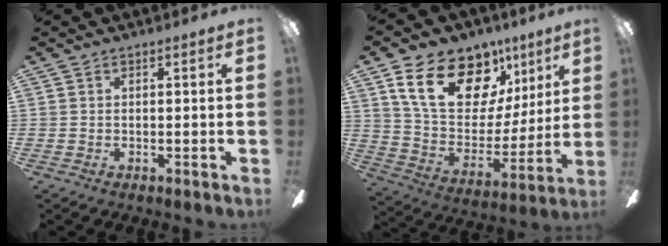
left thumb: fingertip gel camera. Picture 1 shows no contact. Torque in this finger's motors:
{"motor_torque": [0.43, 0.54, 1.69, -1.08, 0.35]}